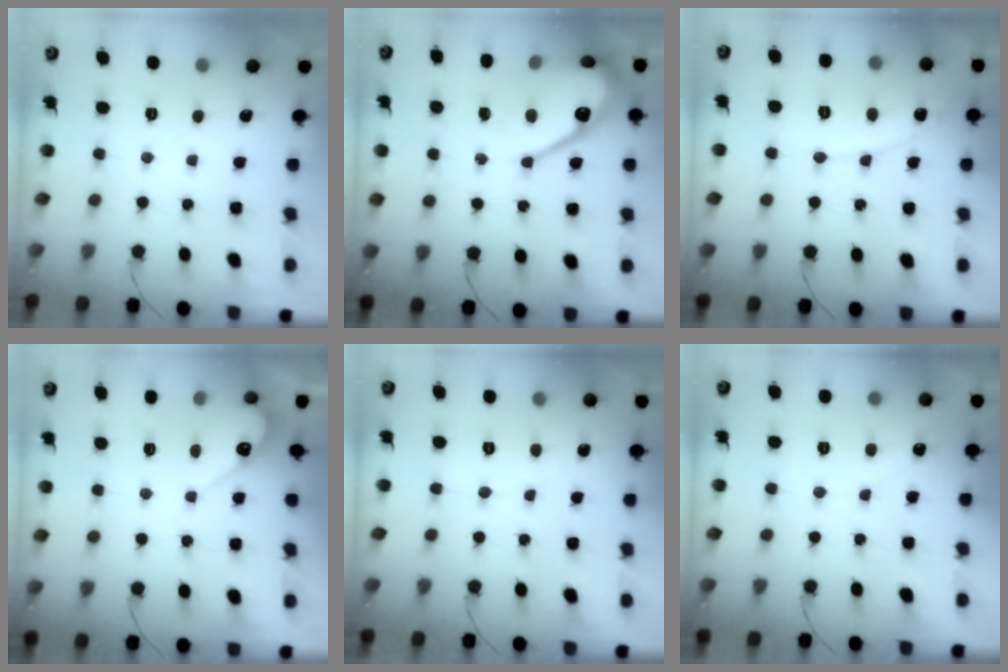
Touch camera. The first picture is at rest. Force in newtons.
{"total": 11.5, "press": 11.5, "slide": 1.1}
{"total": 8.5, "press": 8.4, "slide": 0.9}
{"total": 5.6, "press": 5.6, "slide": 0.5}
{"total": 2.4, "press": 2.4, "slide": 0.2}
{"total": 1.7, "press": 1.7, "slide": 0.0}